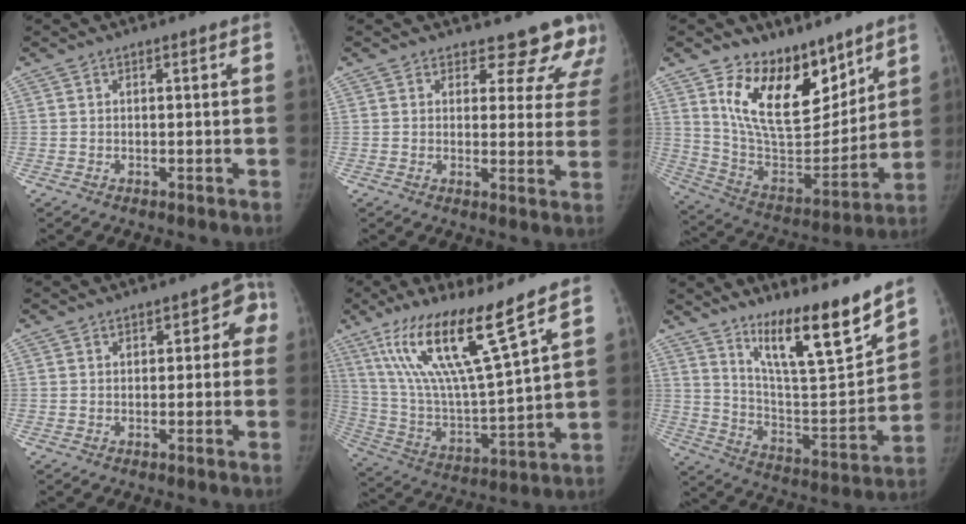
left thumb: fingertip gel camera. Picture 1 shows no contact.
{"total": 11.5, "force": [10.1, 5.3, 1.7], "torque": [0.040, -0.061, 0.088]}
{"total": 19.7, "force": [12.2, 10.5, 11.3], "torque": [-0.132, -0.083, 0.227]}
{"total": 4.4, "force": [0.4, 3.1, 3.1], "torque": [0.002, 0.015, -0.006]}
{"total": 19.0, "force": [11.7, 1.7, 14.9], "torque": [-0.270, -0.059, 0.224]}
{"total": 17.2, "force": [13.1, 2.6, 10.8], "torque": [-0.141, -0.100, 0.230]}